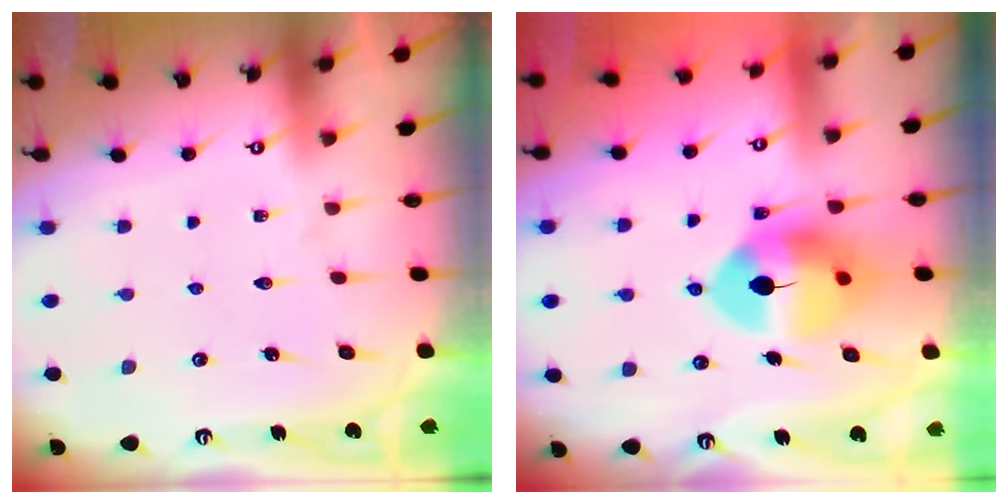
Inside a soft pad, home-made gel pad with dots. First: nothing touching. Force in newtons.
{"total": 11.3, "press": 11.1, "slide": 2.0}